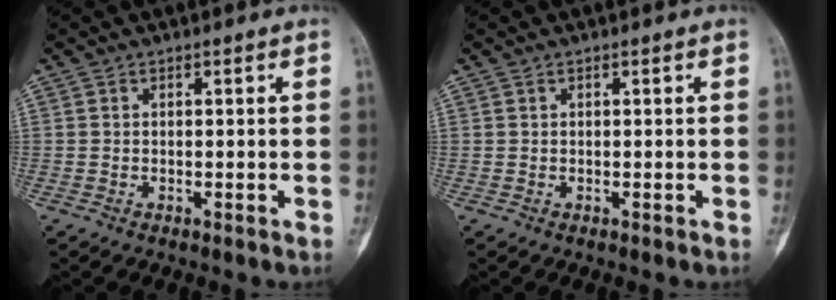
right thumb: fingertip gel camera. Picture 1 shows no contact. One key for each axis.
{"total": 0.0}